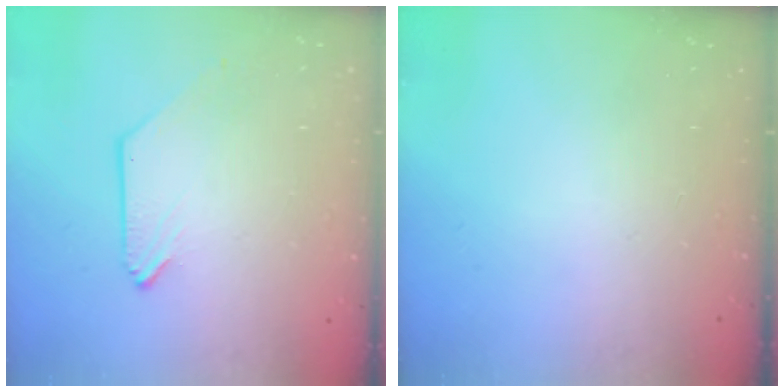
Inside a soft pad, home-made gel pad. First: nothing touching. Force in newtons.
{"total": 0.0}